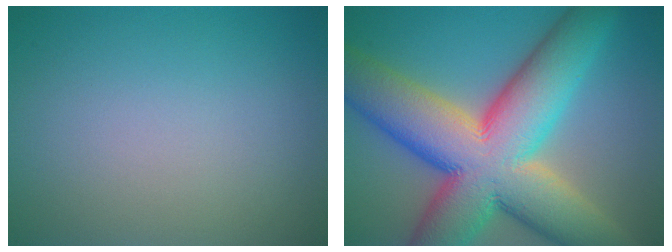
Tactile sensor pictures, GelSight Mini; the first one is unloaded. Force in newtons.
{"total": 16.6, "press": 16.6, "slide": 0.9}